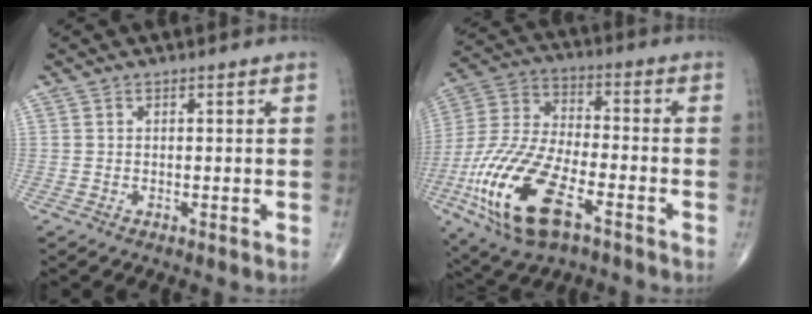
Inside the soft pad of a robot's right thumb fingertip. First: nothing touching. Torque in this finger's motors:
{"motor_torque": [0.38, 0.56, 2.07, -0.70, 0.60]}